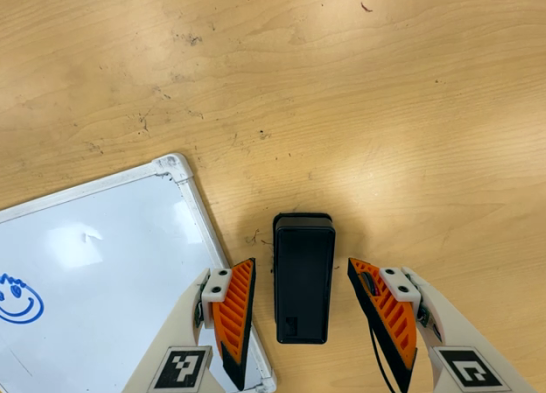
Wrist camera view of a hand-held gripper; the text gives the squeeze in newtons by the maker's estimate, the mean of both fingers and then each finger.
{"total": 0.0}